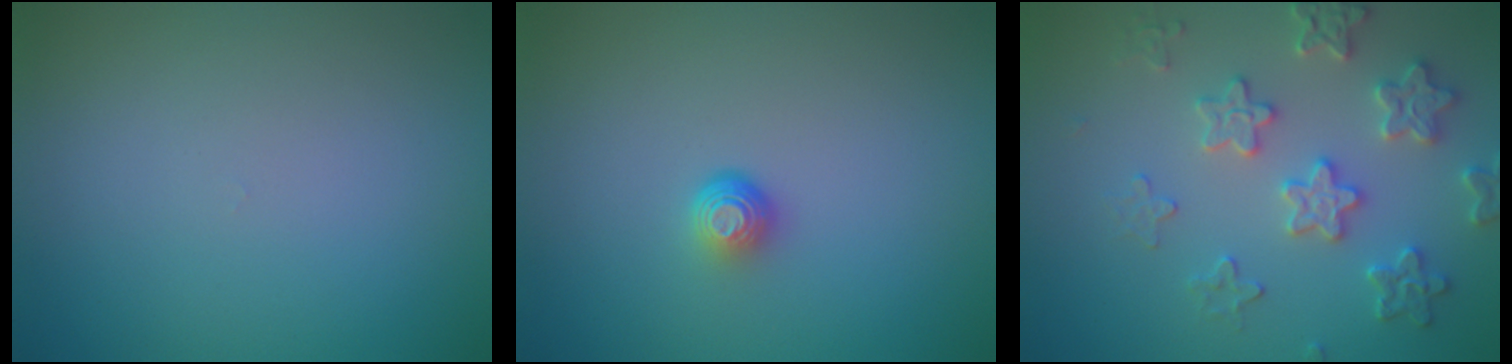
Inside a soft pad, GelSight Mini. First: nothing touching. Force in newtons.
{"total": 1.5, "press": 0.9, "slide": 1.2}
{"total": 3.8, "press": 3.7, "slide": 0.8}